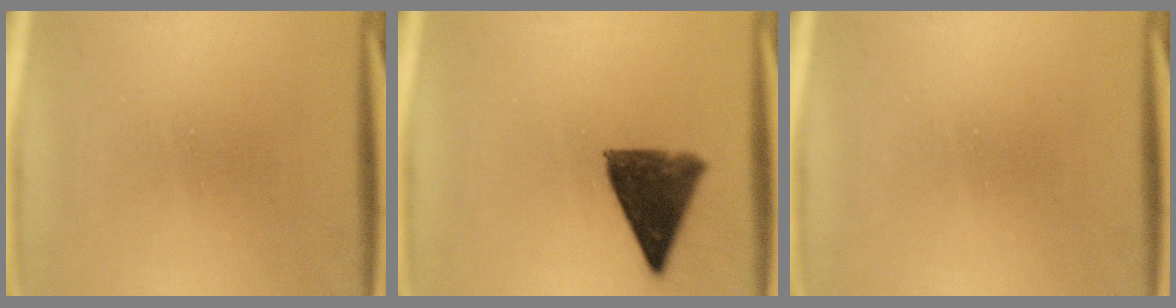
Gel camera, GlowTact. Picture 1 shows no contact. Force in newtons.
{"total": 10.5}
{"total": 0.0}